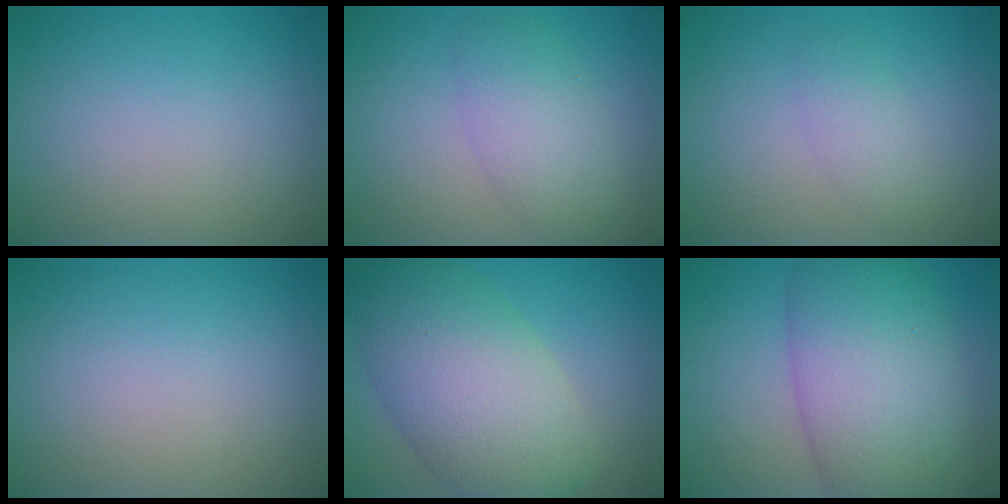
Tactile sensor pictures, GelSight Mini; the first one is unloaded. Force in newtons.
{"total": 4.2, "press": 4.2, "slide": 0.3}
{"total": 1.7, "press": 1.7, "slide": 0.1}
{"total": 0.0}
{"total": 10.5, "press": 10.5, "slide": 0.7}
{"total": 10.8, "press": 10.8, "slide": 0.4}